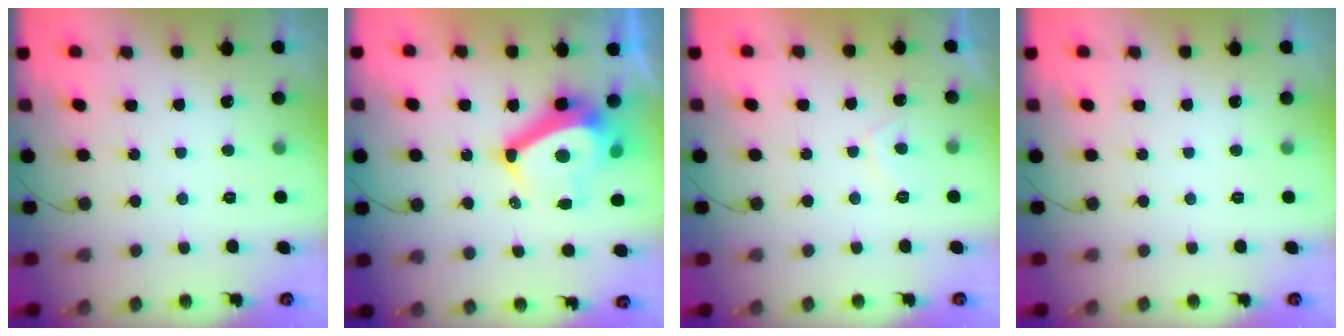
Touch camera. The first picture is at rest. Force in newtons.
{"total": 12.5, "press": 12.0, "slide": 3.5}
{"total": 3.0, "press": 2.9, "slide": 0.9}
{"total": 0.0}